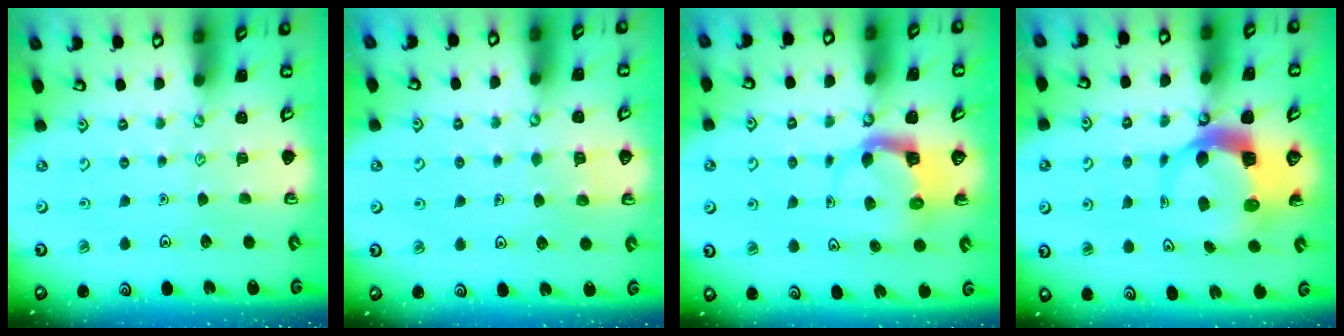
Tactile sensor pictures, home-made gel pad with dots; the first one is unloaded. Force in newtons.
{"total": 4.0, "press": 4.0, "slide": 0.2}
{"total": 3.8, "press": 3.7, "slide": 0.6}
{"total": 7.3, "press": 7.2, "slide": 1.2}